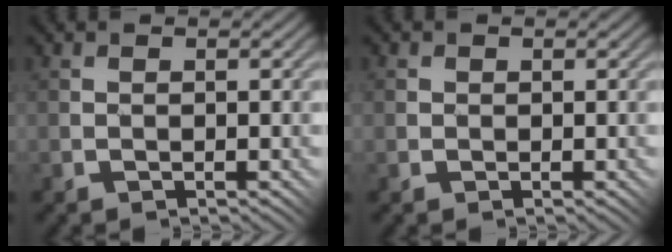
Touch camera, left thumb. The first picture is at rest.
{"total": 1.3, "force": [0.5, 1.3, 0.0], "torque": [-0.006, 0.003, 0.006]}